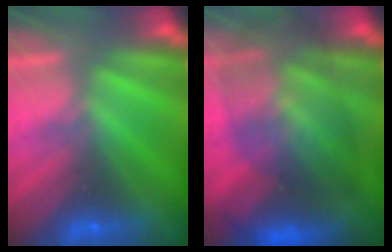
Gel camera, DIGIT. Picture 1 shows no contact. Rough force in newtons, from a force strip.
{"total": 8.7}